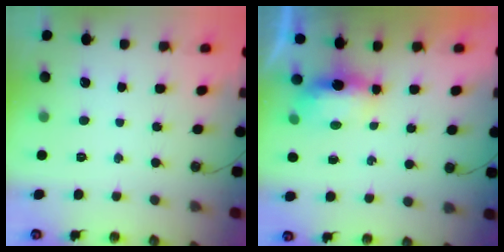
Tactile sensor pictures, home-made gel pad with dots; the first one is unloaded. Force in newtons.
{"total": 8.1, "press": 6.6, "slide": 4.7}